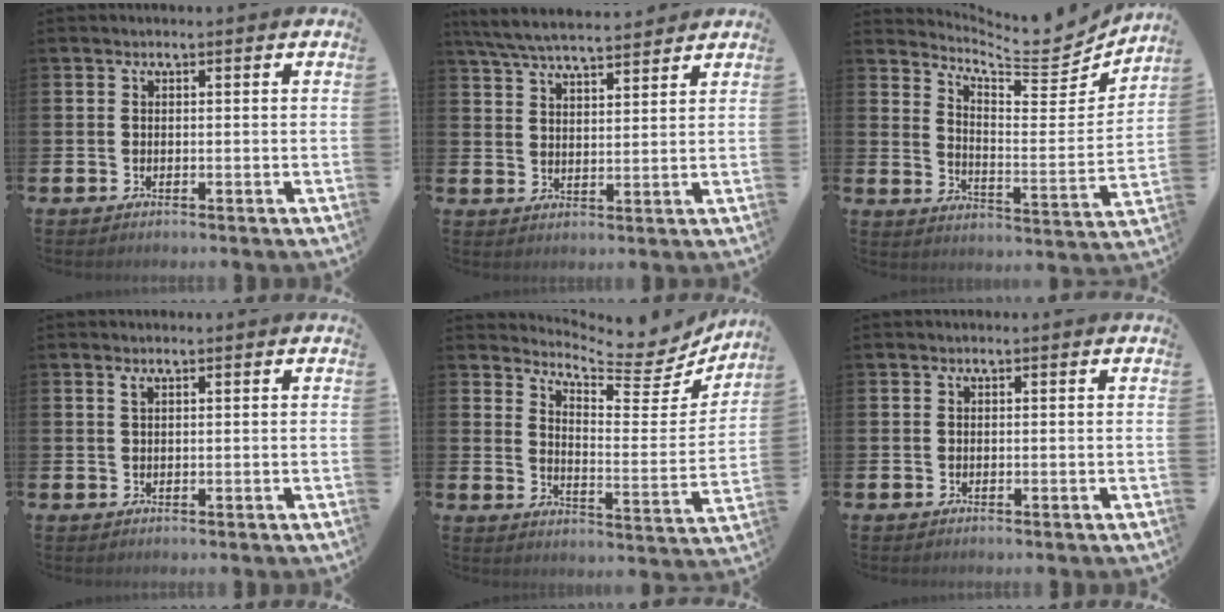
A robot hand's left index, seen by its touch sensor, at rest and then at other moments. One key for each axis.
{"total": 6.2, "fx": 5.9, "fy": 0.5, "fz": 1.6, "tx": -0.056, "ty": -0.025, "tz": 0.108}
{"total": 7.6, "fx": 7.2, "fy": 1.4, "fz": 1.9, "tx": -0.046, "ty": -0.072, "tz": 0.120}
{"total": 0.7, "fx": 0.4, "fy": 0.1, "fz": 0.5, "tx": -0.001, "ty": -0.002, "tz": 0.005}
{"total": 6.7, "fx": 6.3, "fy": 1.3, "fz": 1.8, "tx": -0.047, "ty": -0.059, "tz": 0.102}
{"total": 0.0}